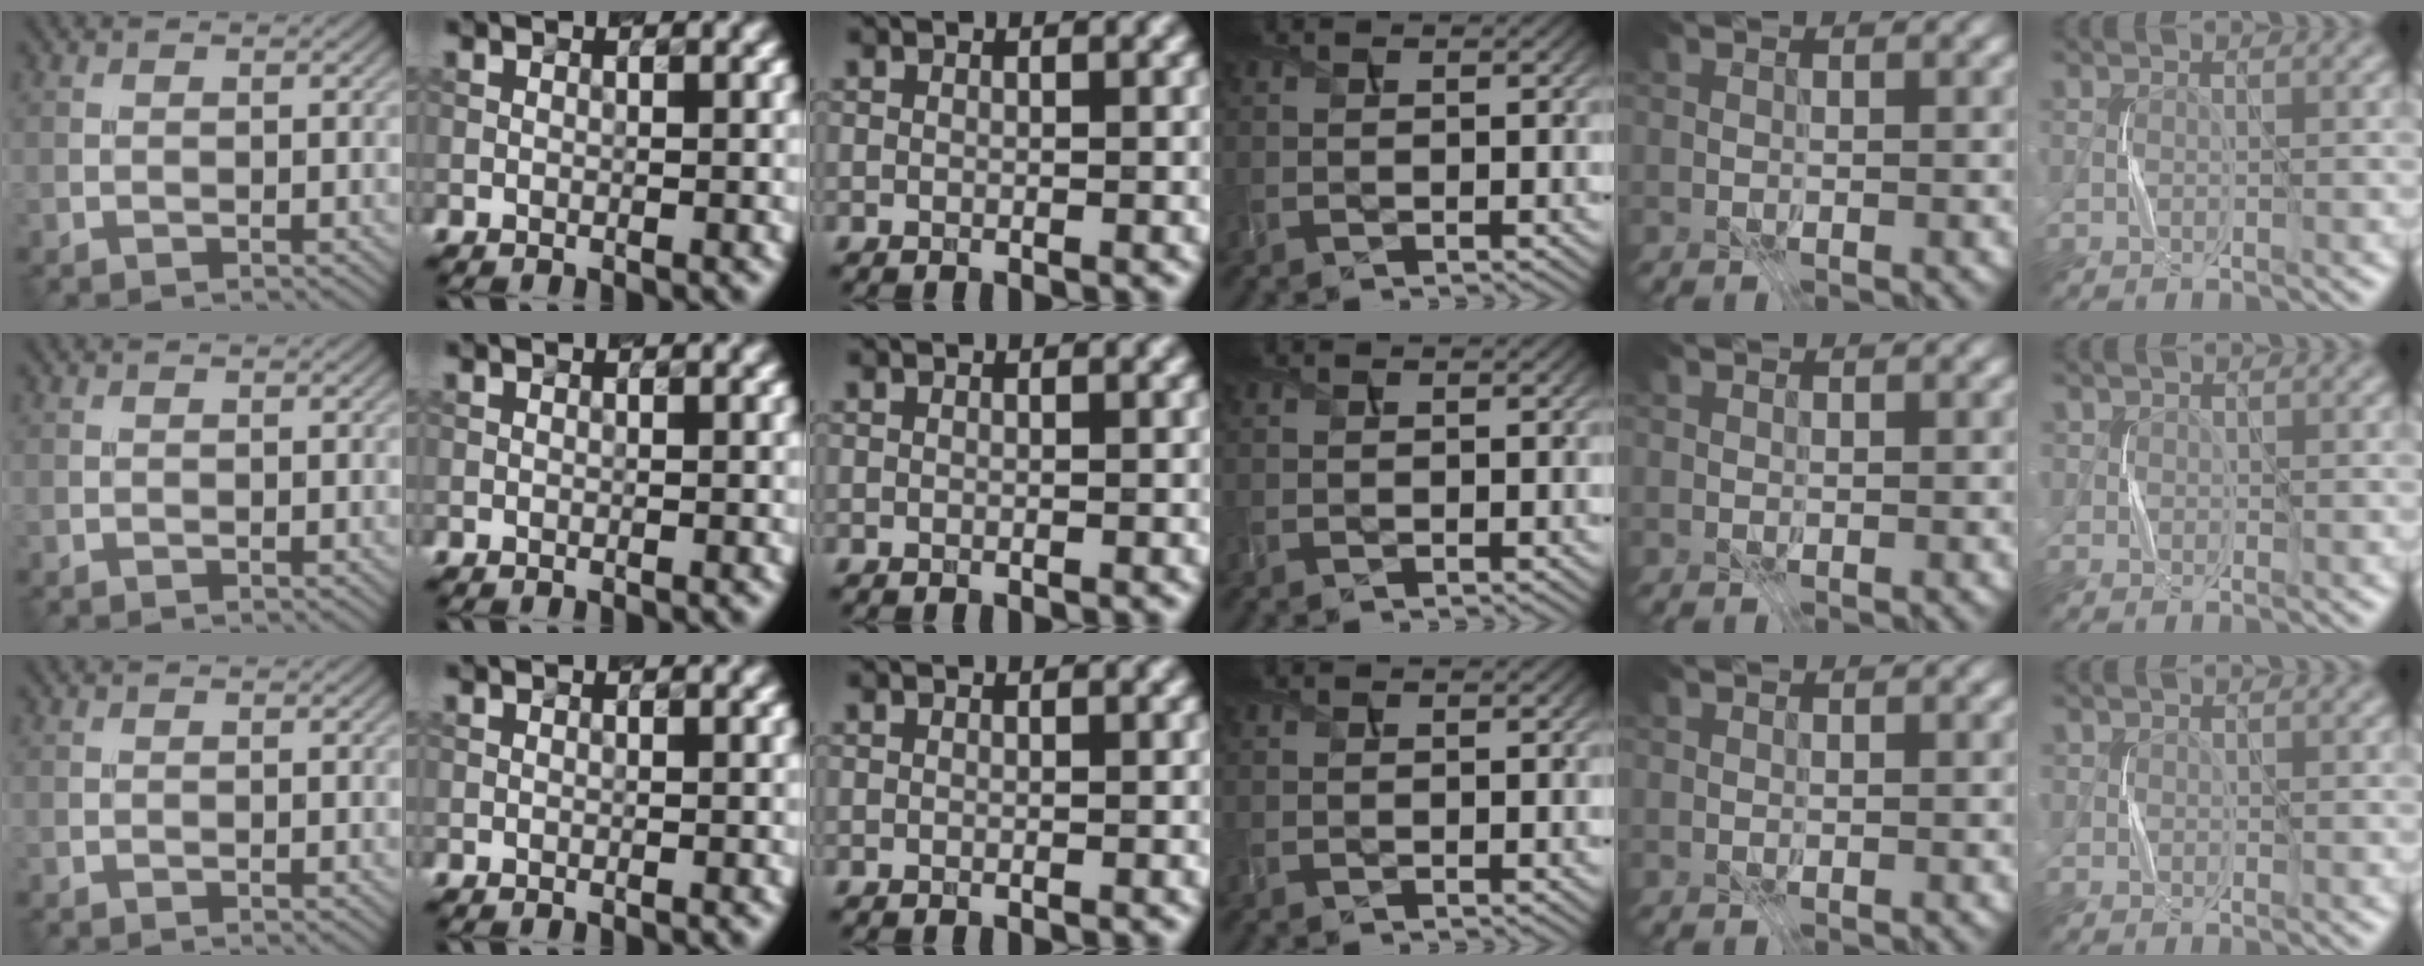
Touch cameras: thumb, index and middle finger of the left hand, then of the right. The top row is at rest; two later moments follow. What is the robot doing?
{"motion": "press", "object": "stapler"}